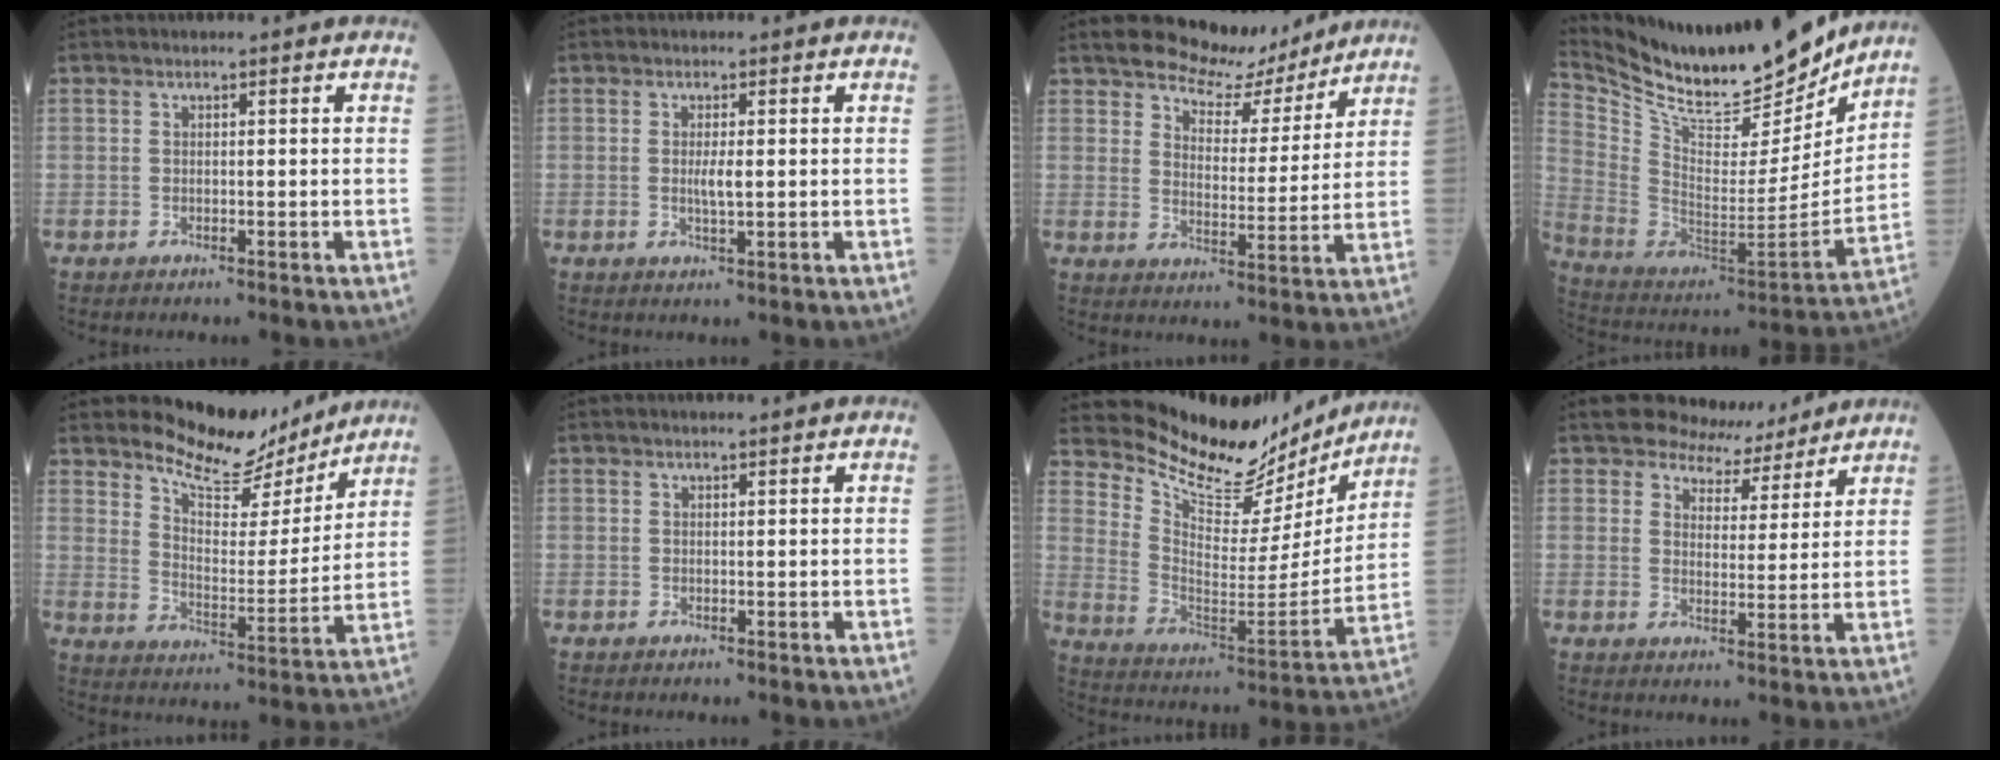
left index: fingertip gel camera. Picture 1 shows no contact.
{"total": 2.0, "force": [0.1, 0.2, 2.0], "torque": [-0.043, -0.003, 0.003]}
{"total": 9.0, "force": [8.4, 2.7, 1.6], "torque": [-0.031, -0.007, 0.125]}
{"total": 24.1, "force": [21.5, 4.4, 9.9], "torque": [-0.195, -0.042, 0.349]}
{"total": 11.7, "force": [10.8, 2.8, 3.4], "torque": [-0.063, -0.017, 0.173]}
{"total": 1.5, "force": [1.4, 0.0, 0.6], "torque": [-0.007, 0.008, 0.024]}
{"total": 18.8, "force": [17.6, 4.4, 5.0], "torque": [-0.097, -0.044, 0.268]}
{"total": 6.2, "force": [5.8, 2.3, 0.0], "torque": [-0.002, 0.000, 0.084]}